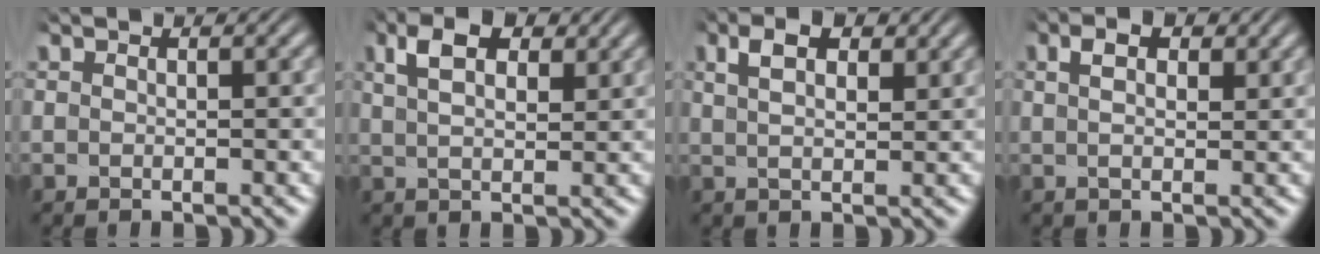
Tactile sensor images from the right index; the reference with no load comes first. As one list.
[{"total": 5.2, "force": [2.1, 3.3, 3.4], "torque": [-0.071, 0.002, 0.031]}, {"total": 3.9, "force": [1.5, 2.5, 2.6], "torque": [-0.050, 0.002, 0.022]}, {"total": 2.7, "force": [0.9, 1.8, 1.9], "torque": [-0.031, 0.001, 0.011]}]